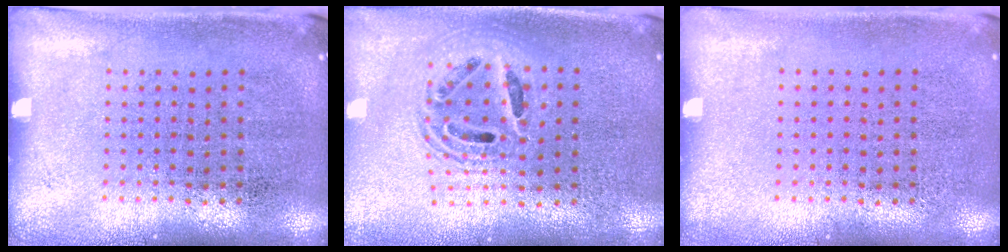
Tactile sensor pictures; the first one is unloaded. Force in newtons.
{"total": 1.7, "press": 1.5, "slide": 1.0}
{"total": 0.0}